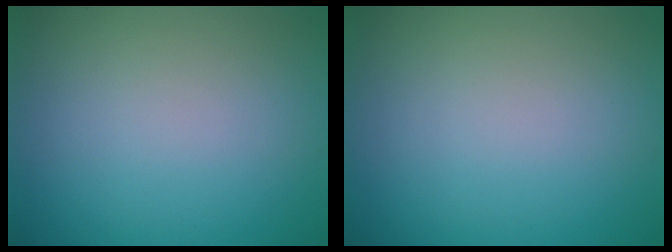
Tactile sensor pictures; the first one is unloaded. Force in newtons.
{"total": 0.0}